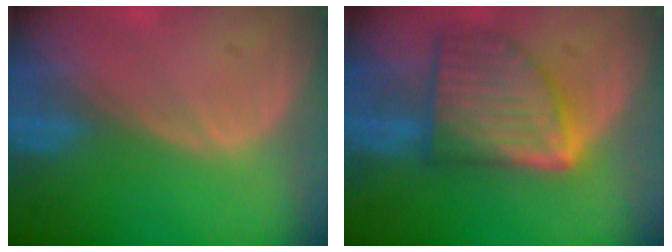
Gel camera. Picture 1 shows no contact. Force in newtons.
{"total": 9.3, "press": 9.3, "slide": 0.4}